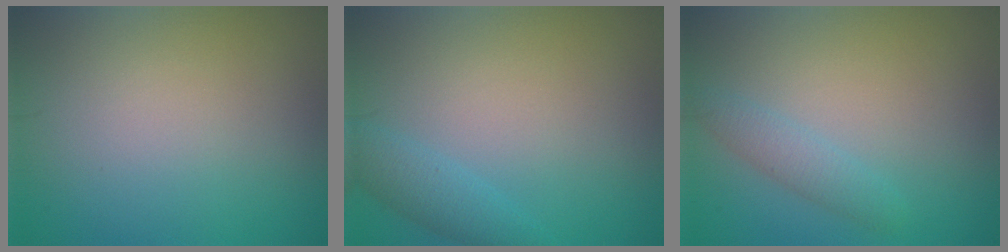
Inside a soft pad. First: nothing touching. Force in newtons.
{"total": 2.1, "press": 2.1, "slide": 0.2}
{"total": 1.9, "press": 1.9, "slide": 0.1}